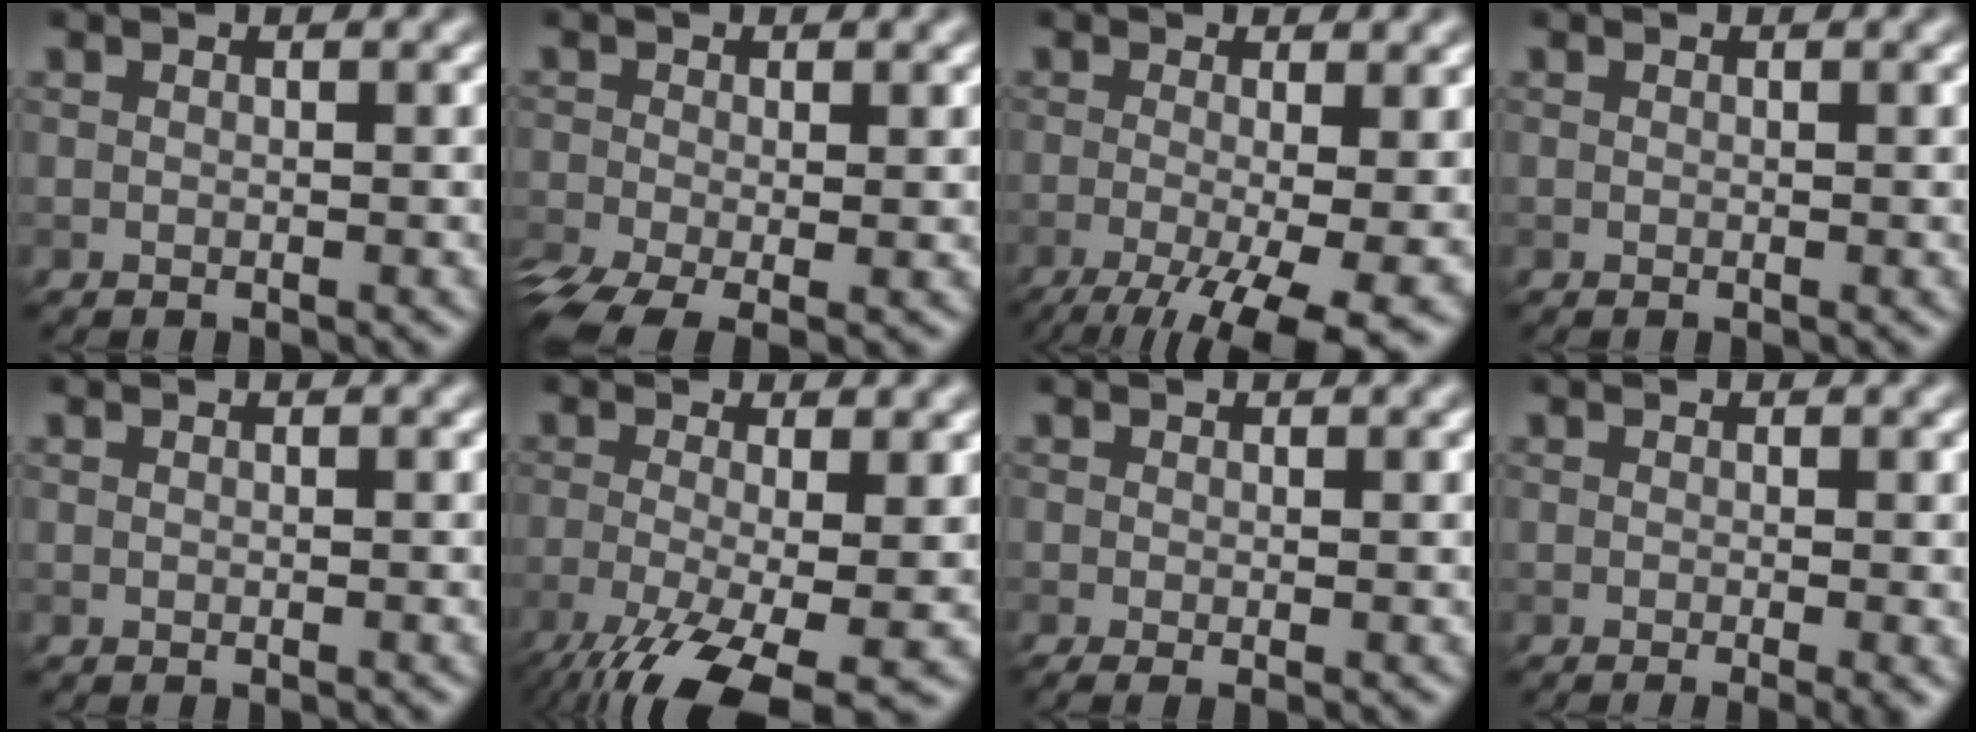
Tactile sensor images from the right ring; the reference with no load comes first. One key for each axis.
{"total": 5.3, "fx": -2.9, "fy": 2.0, "fz": 4.0, "tx": -0.090, "ty": -0.021, "tz": -0.056}
{"total": 11.0, "fx": -4.2, "fy": 3.8, "fz": 9.5, "tx": -0.141, "ty": -0.028, "tz": -0.054}
{"total": 0.0}
{"total": 0.0}
{"total": 11.3, "fx": -5.4, "fy": 3.7, "fz": 9.2, "tx": -0.171, "ty": -0.037, "tz": -0.088}
{"total": 1.4, "fx": -0.3, "fy": 0.3, "fz": 1.4, "tx": -0.024, "ty": -0.009, "tz": -0.005}
{"total": 2.4, "fx": -0.6, "fy": 0.6, "fz": 2.2, "tx": -0.024, "ty": -0.009, "tz": -0.008}